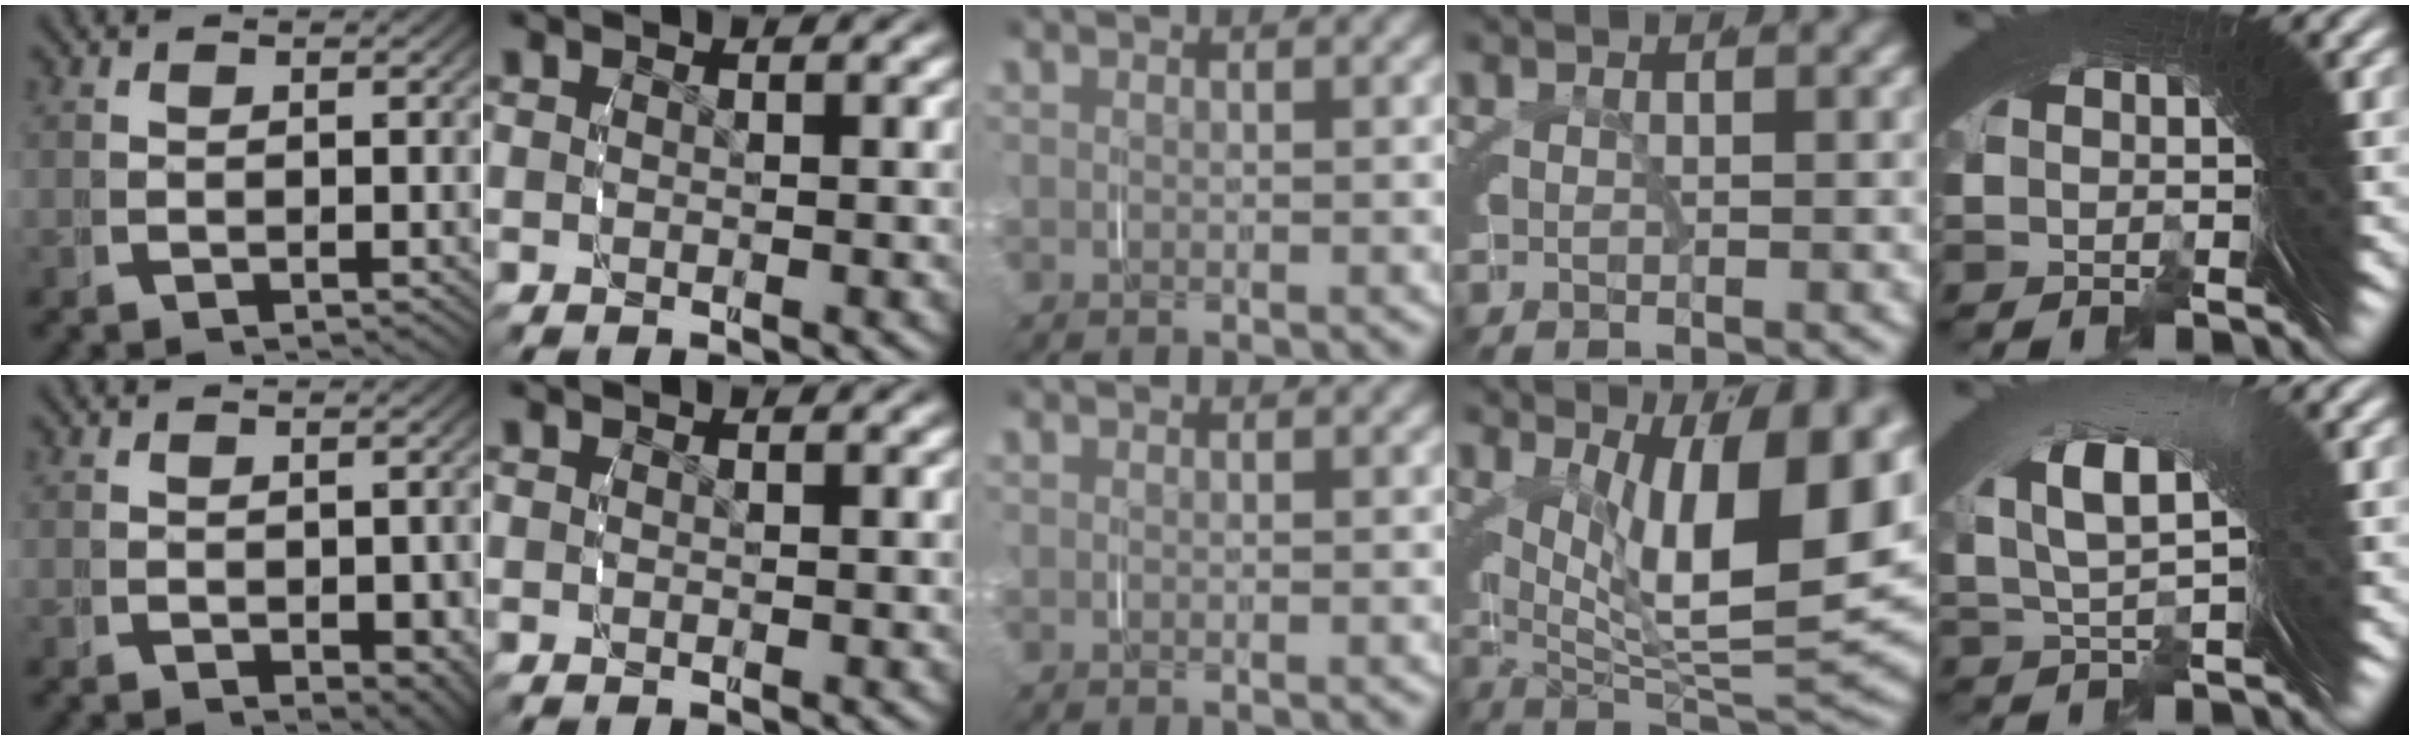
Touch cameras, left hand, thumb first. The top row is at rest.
{"thumb": {"total": 2.1, "force": [0.0, 1.3, 1.6], "torque": [-0.020, -0.017, 0.007]}, "ring": {"total": 14.0, "force": [2.2, 6.3, 12.3], "torque": [-0.169, -0.009, 0.046]}, "little": {"total": 3.4, "force": [1.2, 0.5, 3.2], "torque": [-0.053, 0.016, 0.016]}}